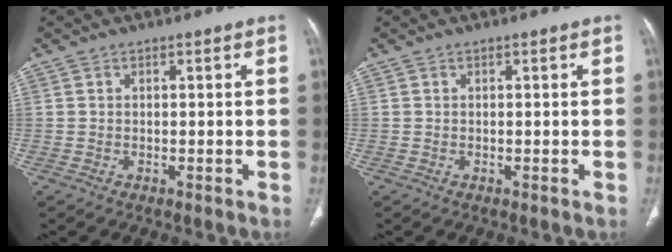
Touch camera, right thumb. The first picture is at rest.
{"total": 0.0}